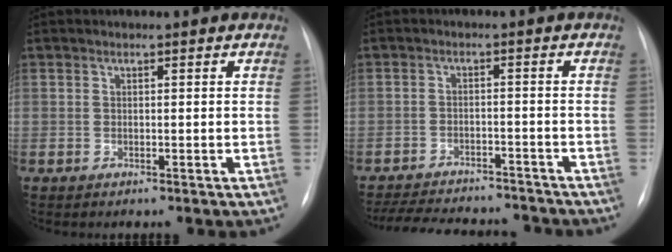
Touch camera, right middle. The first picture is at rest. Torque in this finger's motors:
{"motor_torque": [0.19, -0.27, 0.10, 0.06]}